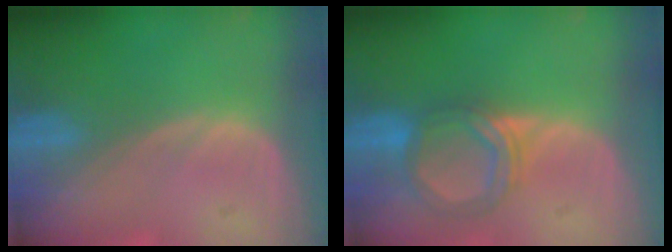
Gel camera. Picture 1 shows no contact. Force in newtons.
{"total": 5.5, "press": 5.4, "slide": 1.4}